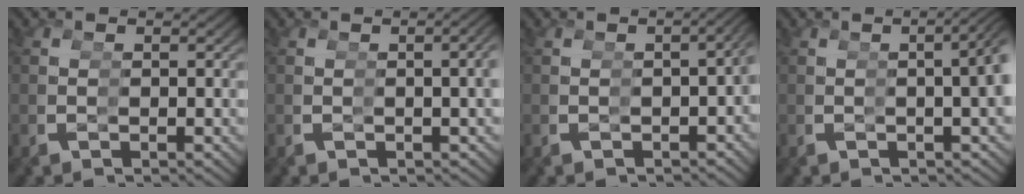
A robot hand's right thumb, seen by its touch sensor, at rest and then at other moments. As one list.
[{"total": 2.2, "force": [0.0, 0.1, 2.2], "torque": [-0.024, 0.010, 0.002]}, {"total": 2.9, "force": [-0.3, 1.3, 2.6], "torque": [-0.033, 0.007, -0.004]}, {"total": 5.4, "force": [0.6, 1.5, 5.2], "torque": [-0.054, 0.022, 0.001]}]